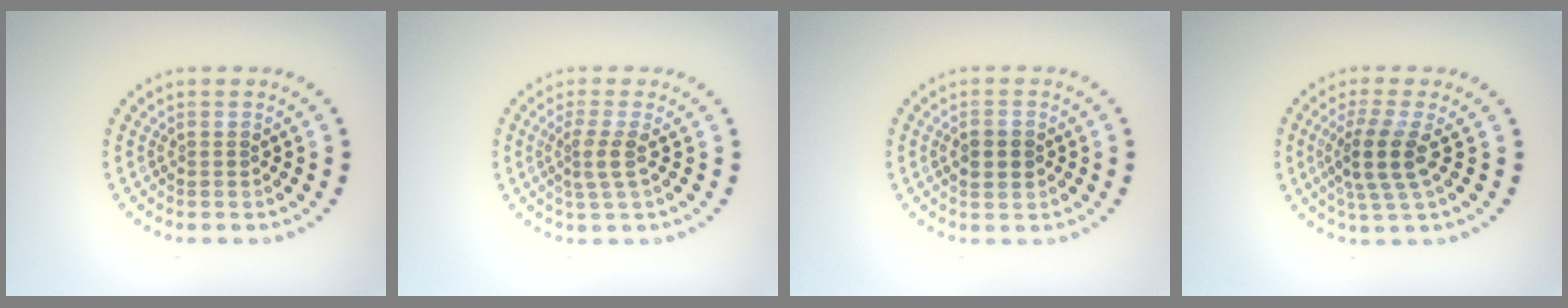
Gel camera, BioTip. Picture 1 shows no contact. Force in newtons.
{"total": 2.0, "press": 1.4, "slide": 1.3}
{"total": 2.1, "press": 2.1, "slide": 0.0}
{"total": 3.6, "press": 2.8, "slide": 2.3}